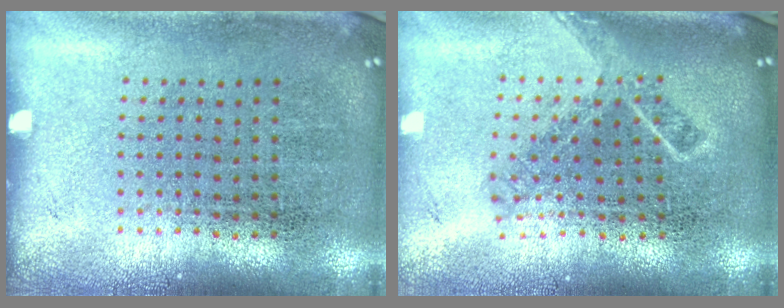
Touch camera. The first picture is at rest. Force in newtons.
{"total": 1.8, "press": 1.3, "slide": 1.2}